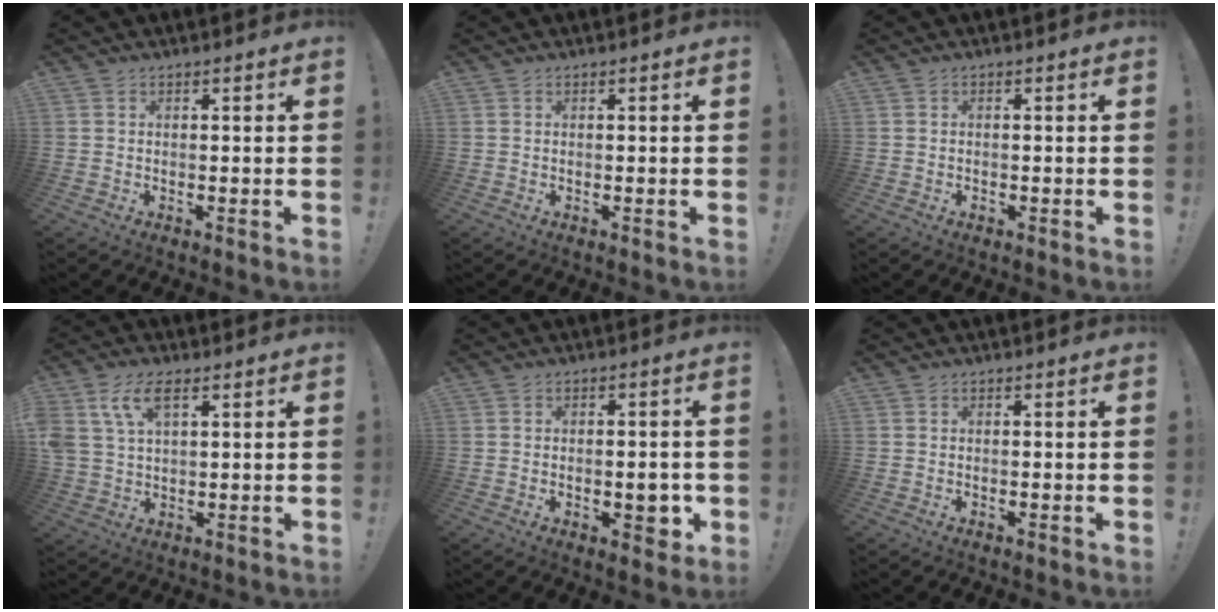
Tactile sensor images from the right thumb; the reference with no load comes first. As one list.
[{"total": 0.0}, {"total": 0.7, "force": [-0.5, 0.4, 0.2], "torque": [-0.007, 0.003, -0.009]}, {"total": 9.4, "force": [4.4, 4.9, 6.6], "torque": [-0.144, -0.002, 0.086]}, {"total": 5.2, "force": [-1.1, 3.0, 4.1], "torque": [-0.035, 0.003, -0.018]}, {"total": 0.0}]